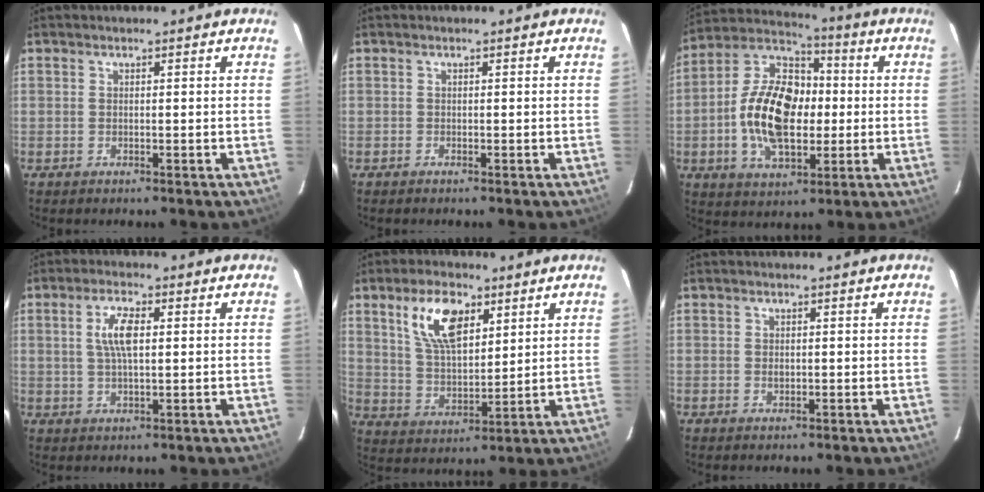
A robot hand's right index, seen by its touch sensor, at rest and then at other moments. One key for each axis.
{"total": 0.0}
{"total": 17.4, "fx": -1.8, "fy": 10.4, "fz": 13.8, "tx": -0.266, "ty": 0.018, "tz": -0.033}
{"total": 5.6, "fx": 1.1, "fy": 2.0, "fz": 5.1, "tx": -0.099, "ty": 0.007, "tz": 0.022}
{"total": 11.5, "fx": 5.7, "fy": 5.5, "fz": 8.3, "tx": -0.151, "ty": 0.014, "tz": 0.113}
{"total": 1.1, "fx": -0.1, "fy": 0.8, "fz": 0.6, "tx": -0.009, "ty": 0.001, "tz": -0.001}